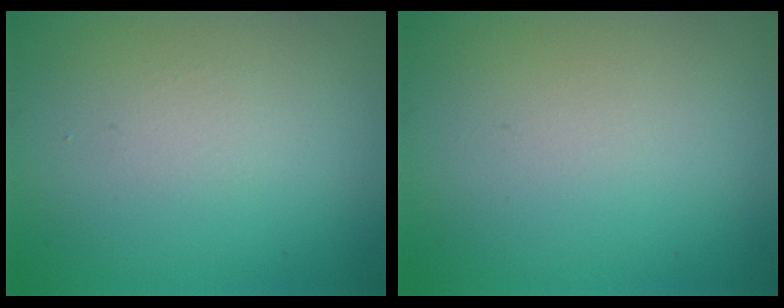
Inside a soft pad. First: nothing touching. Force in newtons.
{"total": 0.0}